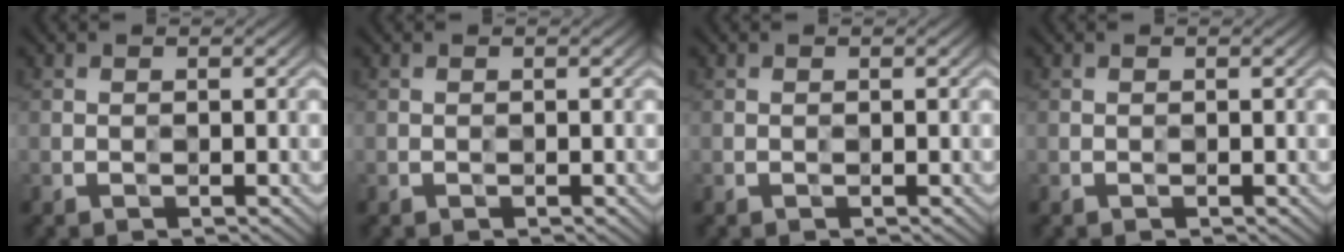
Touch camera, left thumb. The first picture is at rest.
{"total": 0.0}
{"total": 0.0}
{"total": 0.0}